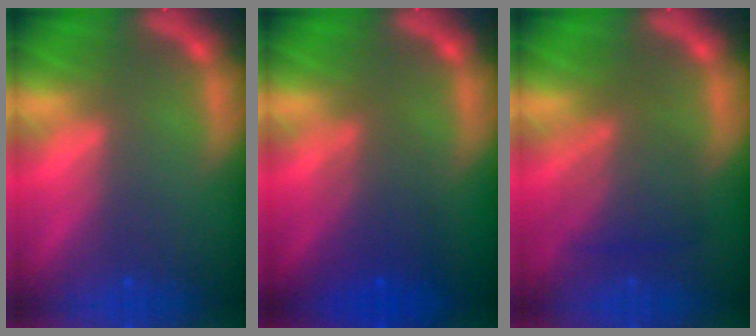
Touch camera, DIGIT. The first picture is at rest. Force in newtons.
{"total": 4.1}
{"total": 5.1}